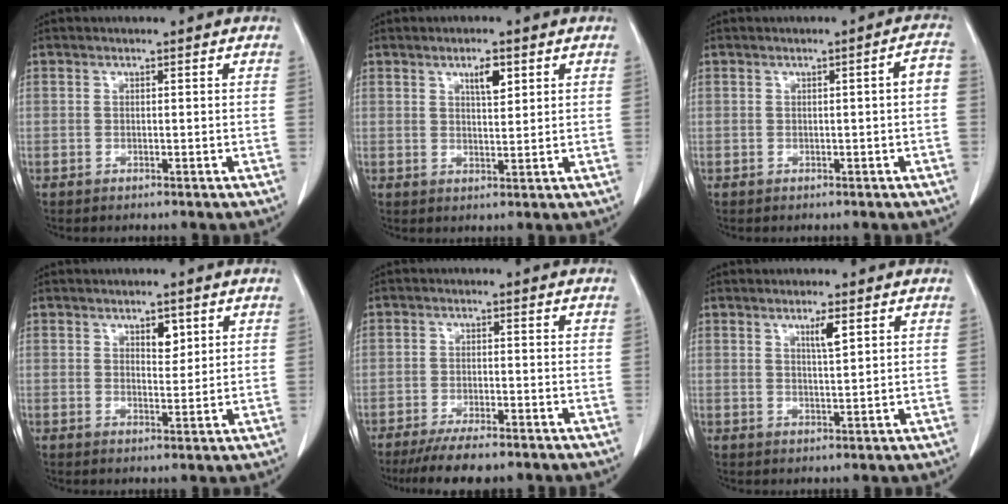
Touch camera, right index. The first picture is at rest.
{"total": 3.5, "force": [1.8, 0.9, 2.8], "torque": [-0.047, -0.002, 0.031]}
{"total": 2.6, "force": [-0.2, 0.1, 2.5], "torque": [-0.029, 0.007, -0.003]}
{"total": 2.9, "force": [1.5, 1.4, 2.1], "torque": [-0.029, -0.004, 0.025]}
{"total": 6.9, "force": [-5.5, 1.8, 3.7], "torque": [-0.055, -0.010, -0.090]}
{"total": 2.8, "force": [1.5, 0.1, 2.4], "torque": [-0.044, -0.005, 0.026]}